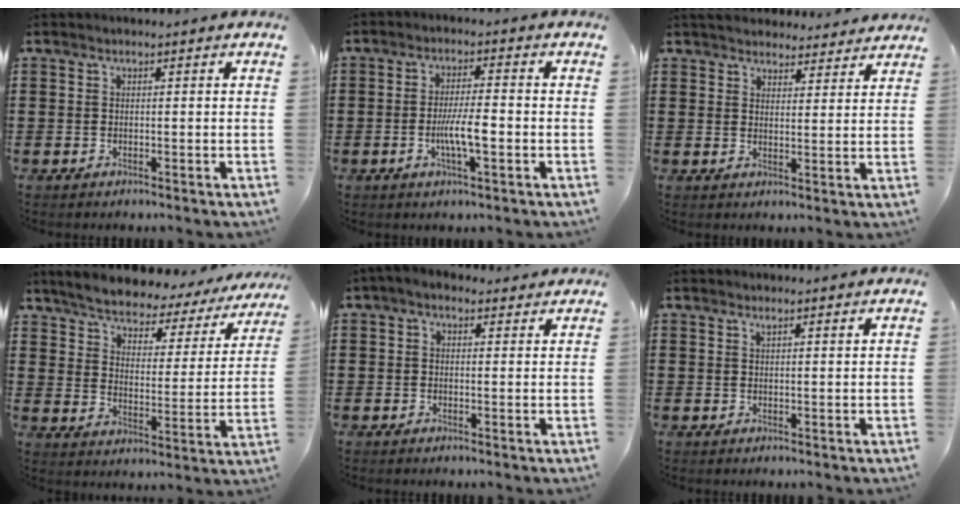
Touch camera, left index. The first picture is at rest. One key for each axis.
{"total": 5.9, "fx": -1.4, "fy": 1.3, "fz": 5.6, "tx": -0.108, "ty": 0.001, "tz": -0.030}
{"total": 3.5, "fx": 3.5, "fy": 0.5, "fz": -0.1, "tx": -0.011, "ty": -0.012, "tz": 0.063}
{"total": 4.7, "fx": 4.5, "fy": 1.0, "fz": 1.0, "tx": -0.048, "ty": -0.035, "tz": 0.071}
{"total": 1.6, "fx": 0.7, "fy": 1.1, "fz": 0.9, "tx": -0.020, "ty": 0.008, "tz": 0.012}
{"total": 1.3, "fx": 0.9, "fy": 0.1, "fz": 0.8, "tx": -0.017, "ty": 0.000, "tz": 0.018}